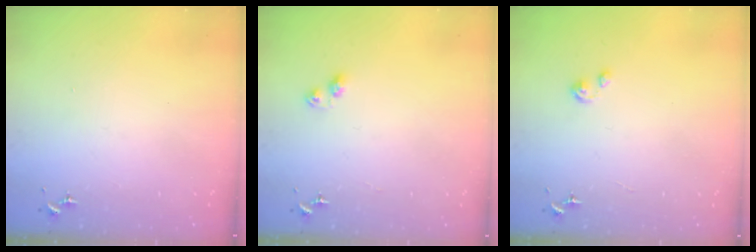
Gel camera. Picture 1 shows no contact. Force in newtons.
{"total": 4.5, "press": 4.4, "slide": 0.6}
{"total": 2.3, "press": 2.3, "slide": 0.2}